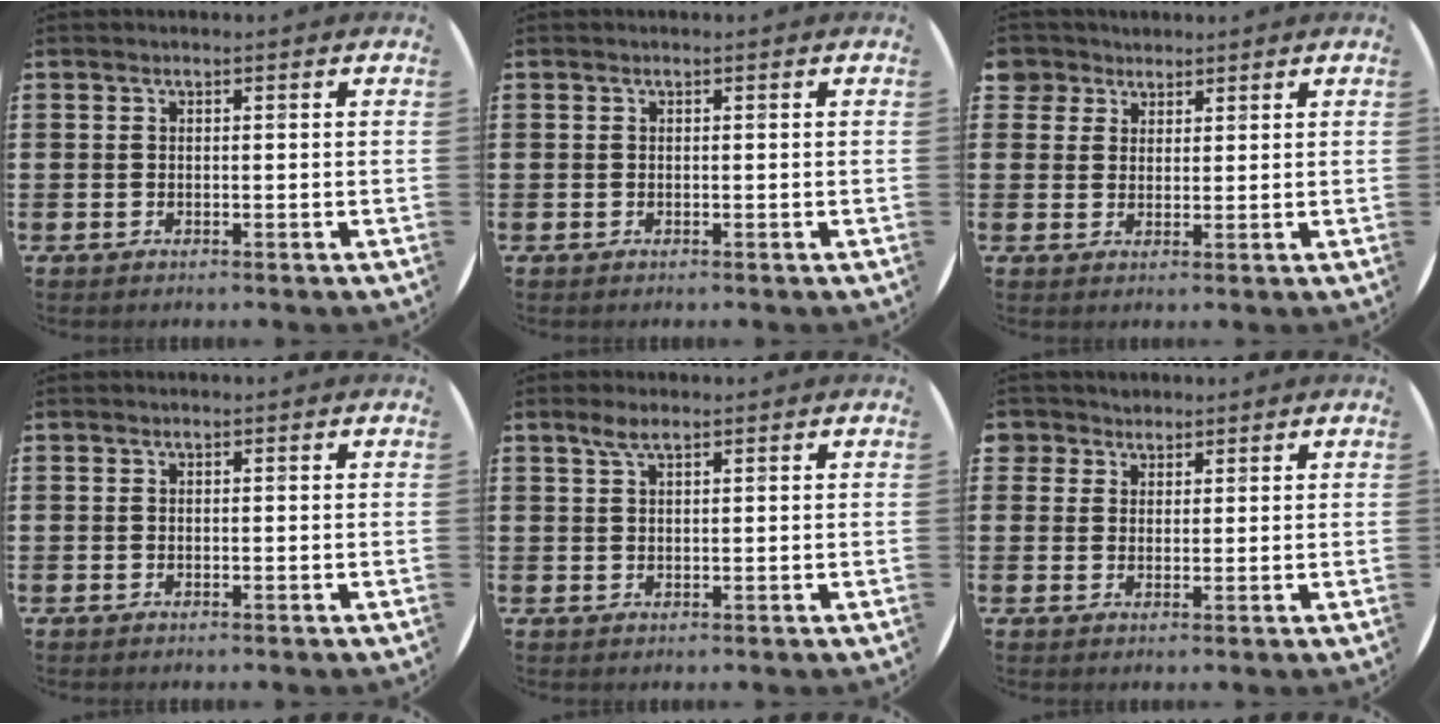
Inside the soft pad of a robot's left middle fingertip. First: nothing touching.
{"total": 0.0}
{"total": 3.2, "force": [2.5, 2.1, -0.1], "torque": [0.000, 0.004, 0.049]}
{"total": 0.0}
{"total": 2.4, "force": [1.7, 0.5, 1.7], "torque": [-0.037, 0.004, 0.029]}
{"total": 2.4, "force": [2.0, 1.4, -0.2], "torque": [-0.004, 0.006, 0.039]}